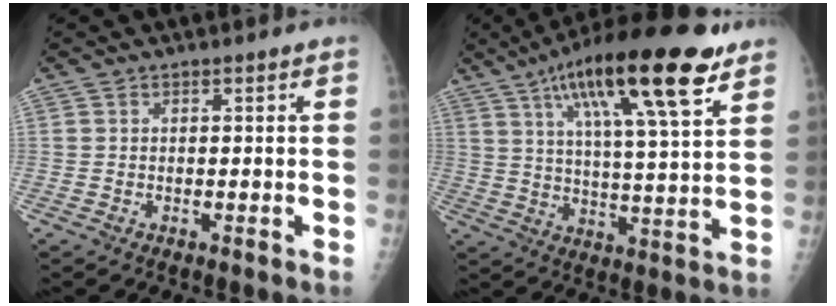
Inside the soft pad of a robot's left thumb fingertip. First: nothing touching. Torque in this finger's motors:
{"motor_torque": [0.42, 0.52, 1.73, -1.04, 0.28]}